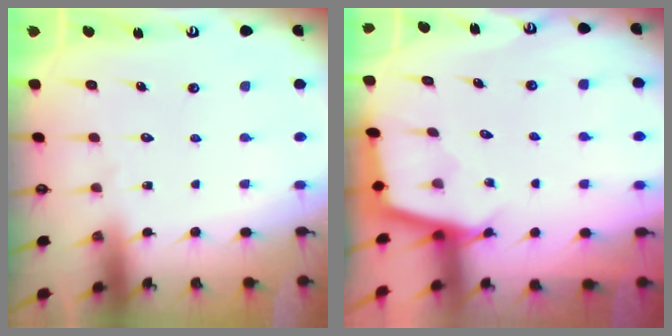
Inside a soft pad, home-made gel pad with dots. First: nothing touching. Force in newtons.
{"total": 2.1, "press": 2.1, "slide": 0.1}